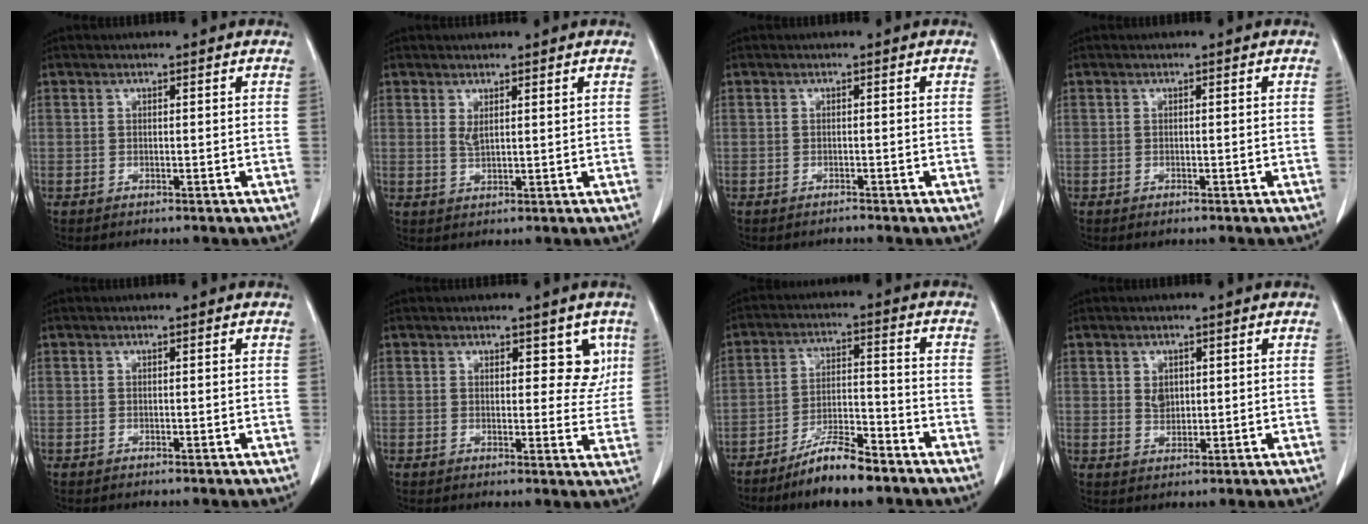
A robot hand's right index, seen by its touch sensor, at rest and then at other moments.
{"total": 1.7, "force": [1.0, 0.4, 1.4], "torque": [-0.032, -0.003, 0.024]}
{"total": 0.6, "force": [-0.6, 0.0, 0.0], "torque": [-0.004, -0.002, -0.011]}
{"total": 0.7, "force": [-0.6, 0.2, 0.5], "torque": [-0.011, -0.002, -0.006]}
{"total": 0.0}
{"total": 5.0, "force": [2.4, 2.8, 3.4], "torque": [-0.014, -0.004, 0.024]}
{"total": 9.2, "force": [-7.1, 1.4, 5.7], "torque": [-0.104, -0.010, -0.128]}
{"total": 2.4, "force": [0.6, 1.8, 1.4], "torque": [-0.023, -0.002, 0.014]}